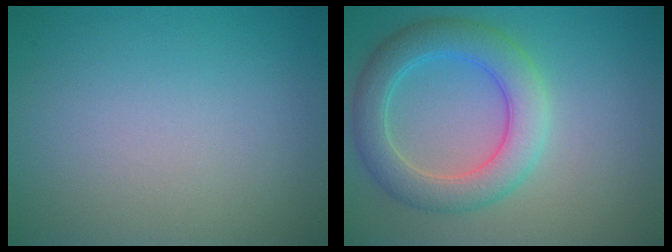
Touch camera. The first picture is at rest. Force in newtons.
{"total": 5.4, "press": 5.4, "slide": 0.1}